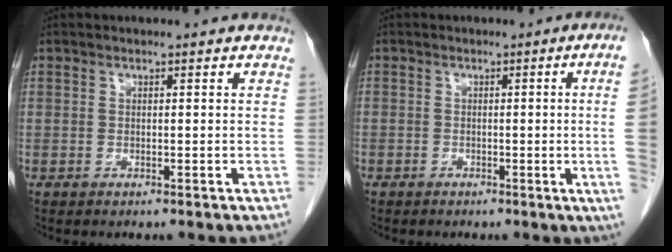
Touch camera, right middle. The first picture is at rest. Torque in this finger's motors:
{"motor_torque": [1.04, -1.10, -0.24, -0.21]}